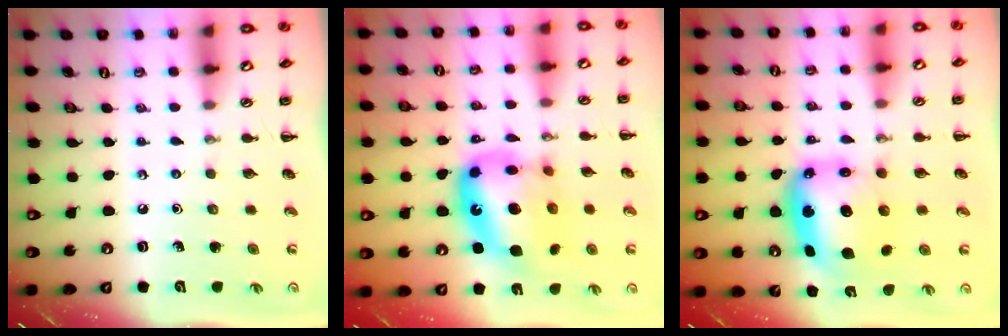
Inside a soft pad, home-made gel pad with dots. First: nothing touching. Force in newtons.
{"total": 17.9, "press": 17.3, "slide": 4.7}
{"total": 7.2, "press": 7.1, "slide": 1.7}